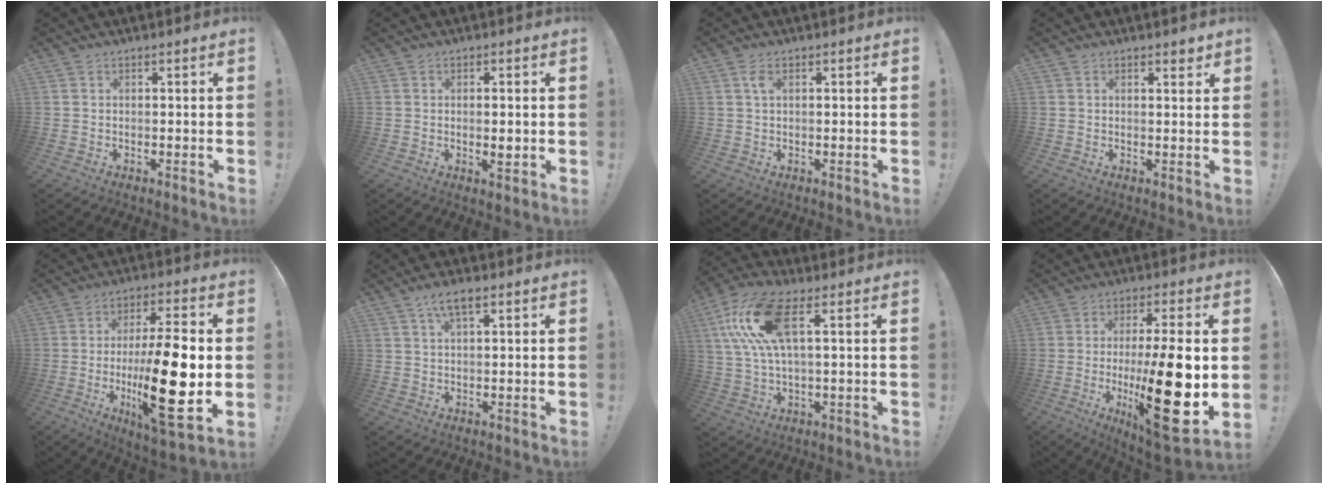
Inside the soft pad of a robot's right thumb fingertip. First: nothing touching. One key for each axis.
{"total": 2.8, "fx": -0.1, "fy": 0.9, "fz": 2.7, "tx": -0.027, "ty": -0.005, "tz": -0.005}
{"total": 2.6, "fx": 0.8, "fy": 1.0, "fz": 2.2, "tx": -0.039, "ty": 0.001, "tz": 0.012}
{"total": 1.7, "fx": 1.3, "fy": 0.7, "fz": 0.8, "tx": 0.006, "ty": -0.008, "tz": 0.018}
{"total": 23.9, "fx": -3.2, "fy": 6.9, "fz": 22.7, "tx": -0.392, "ty": -0.005, "tz": -0.050}
{"total": 5.1, "fx": 2.6, "fy": 1.8, "fz": 4.1, "tx": -0.075, "ty": -0.001, "tz": 0.045}
{"total": 15.2, "fx": 5.3, "fy": 5.9, "fz": 13.0, "tx": -0.261, "ty": -0.007, "tz": 0.091}
{"total": 23.9, "fx": -3.2, "fy": 6.1, "fz": 22.9, "tx": -0.380, "ty": -0.009, "tz": -0.041}